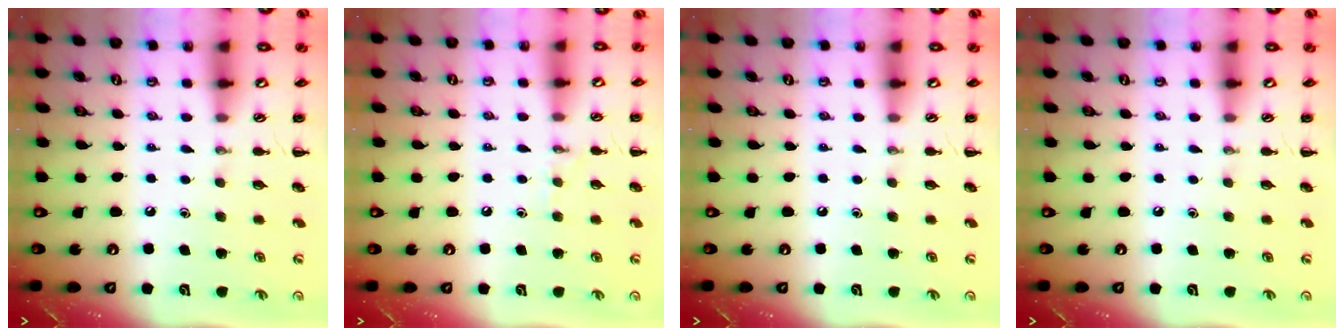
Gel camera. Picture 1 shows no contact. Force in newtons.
{"total": 5.0, "press": 4.8, "slide": 1.4}
{"total": 0.0}
{"total": 0.0}